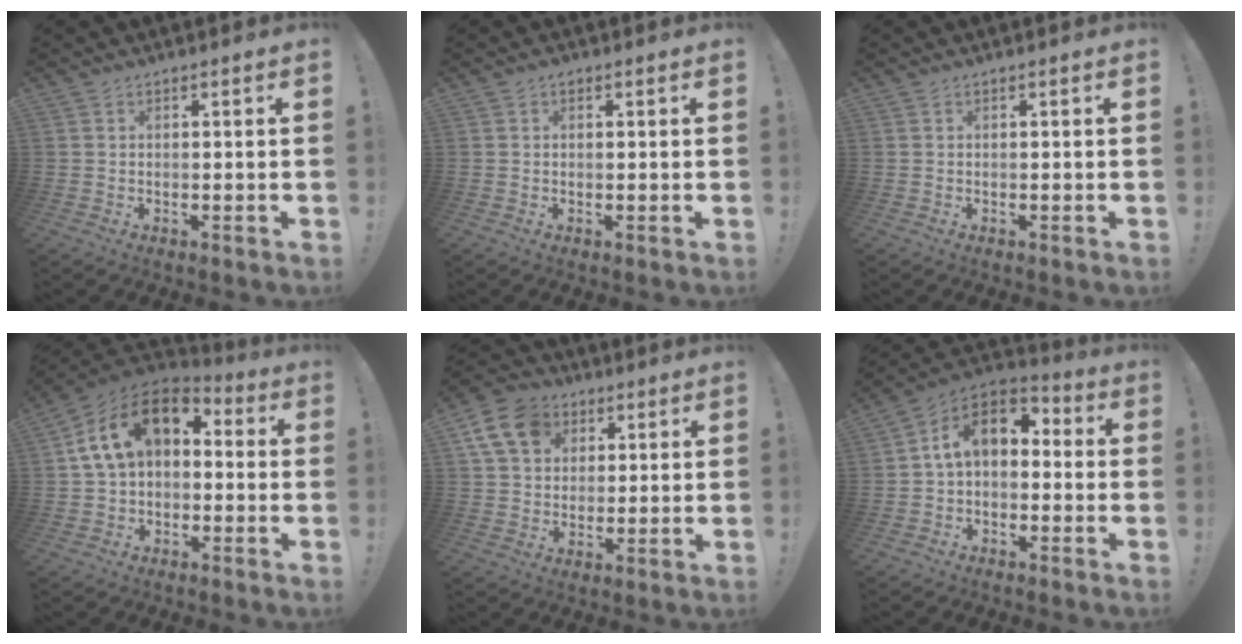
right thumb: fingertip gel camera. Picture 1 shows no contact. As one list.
[{"total": 0.5, "force": [0.3, 0.5, 0.1], "torque": [0.006, -0.001, 0.004]}, {"total": 0.0}, {"total": 16.2, "force": [4.3, 10.0, 12.0], "torque": [-0.195, 0.008, 0.080]}, {"total": 13.5, "force": [5.2, 10.7, 6.4], "torque": [-0.105, -0.014, 0.103]}, {"total": 11.0, "force": [2.1, 6.8, 8.4], "torque": [-0.137, 0.009, 0.039]}]